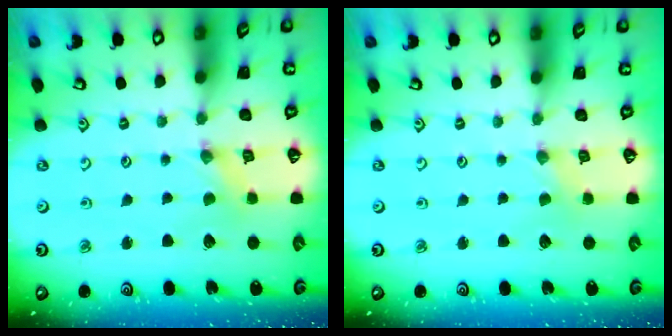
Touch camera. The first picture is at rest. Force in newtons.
{"total": 0.0}